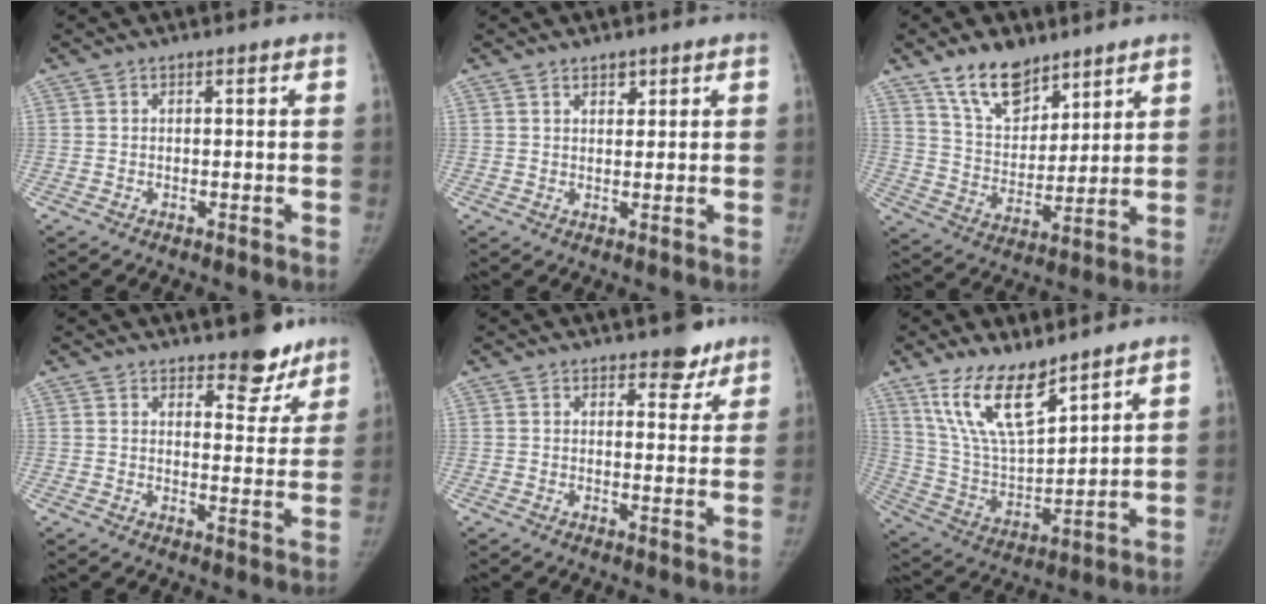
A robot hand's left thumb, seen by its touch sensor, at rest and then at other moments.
{"total": 2.1, "force": [1.4, 1.2, 0.9], "torque": [0.001, -0.008, 0.022]}
{"total": 12.2, "force": [8.7, 6.5, 5.5], "torque": [-0.061, -0.056, 0.165]}
{"total": 7.8, "force": [6.1, 3.3, 3.6], "torque": [-0.007, -0.042, 0.081]}
{"total": 4.6, "force": [3.4, 2.3, 2.0], "torque": [0.004, -0.020, 0.045]}
{"total": 14.8, "force": [10.2, 5.2, 9.4], "torque": [-0.149, -0.057, 0.211]}